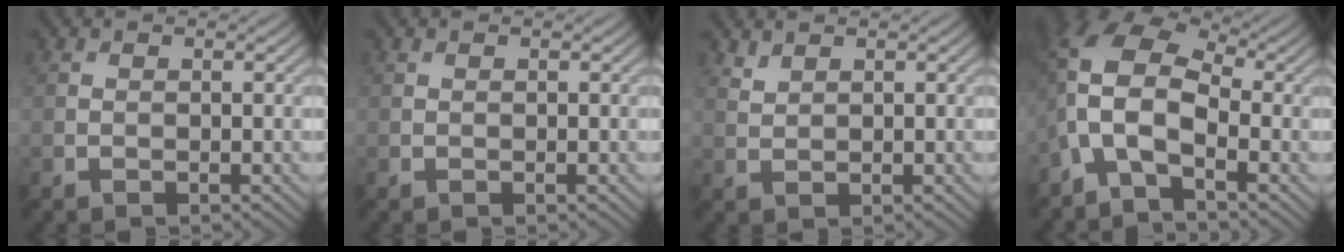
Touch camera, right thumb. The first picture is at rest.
{"total": 0.0}
{"total": 1.5, "force": [1.3, 0.4, 0.5], "torque": [-0.021, 0.001, 0.034]}
{"total": 9.0, "force": [-2.2, 4.8, 7.3], "torque": [-0.155, 0.010, -0.066]}